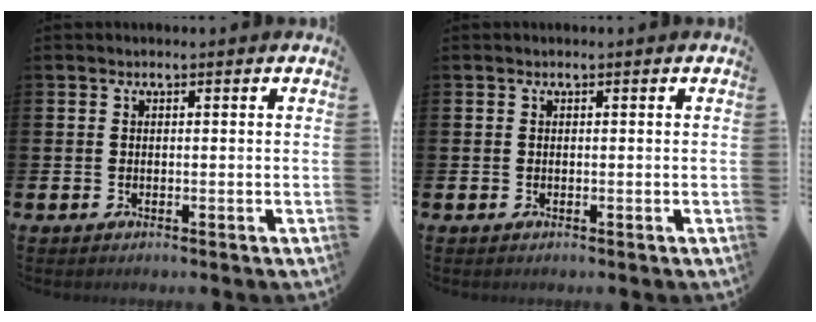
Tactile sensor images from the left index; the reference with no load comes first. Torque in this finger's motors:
{"motor_torque": [0.03, 0.00, 0.02, 0.01]}